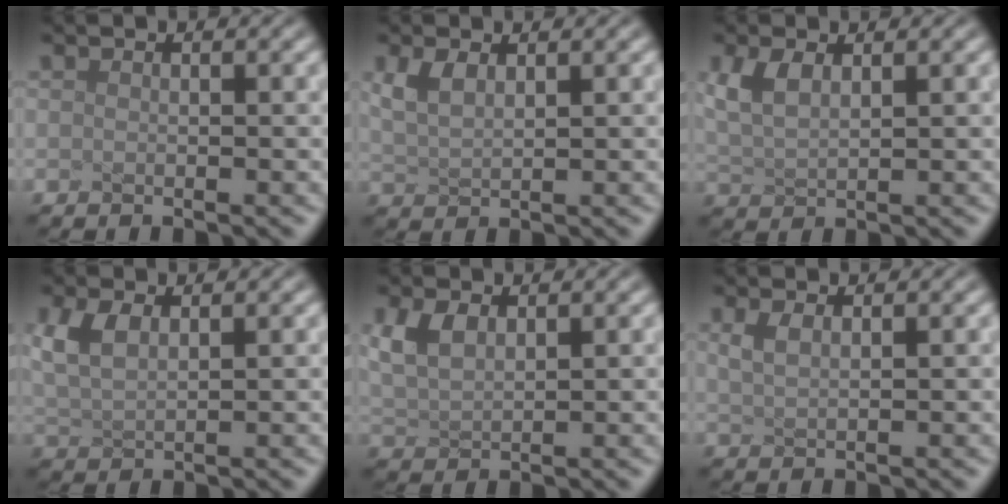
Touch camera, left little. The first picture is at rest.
{"total": 2.2, "force": [1.1, 1.0, 1.7], "torque": [-0.043, 0.002, 0.028]}
{"total": 2.9, "force": [1.3, 1.4, 2.2], "torque": [-0.058, 0.007, 0.028]}
{"total": 3.5, "force": [1.3, 1.9, 2.6], "torque": [-0.070, 0.007, 0.028]}
{"total": 3.2, "force": [1.3, 1.8, 2.2], "torque": [-0.058, 0.006, 0.029]}
{"total": 1.5, "force": [0.7, 0.6, 1.1], "torque": [-0.025, 0.002, 0.017]}